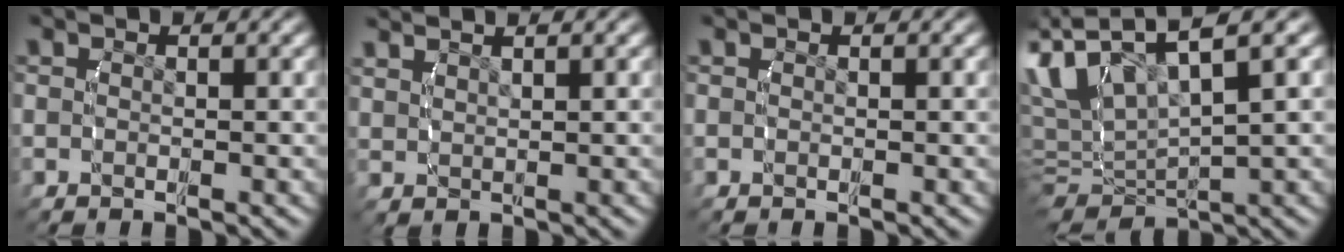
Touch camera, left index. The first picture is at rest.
{"total": 2.2, "force": [2.0, -0.5, 0.7], "torque": [-0.004, 0.007, 0.043]}
{"total": 0.0}
{"total": 8.5, "force": [3.9, 4.8, 5.8], "torque": [-0.137, -0.011, 0.079]}